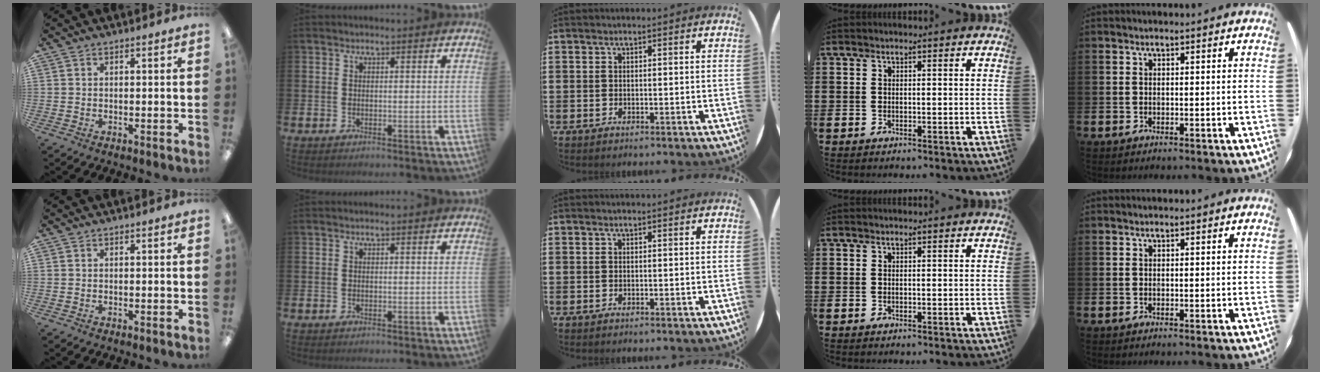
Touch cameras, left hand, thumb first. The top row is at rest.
{}